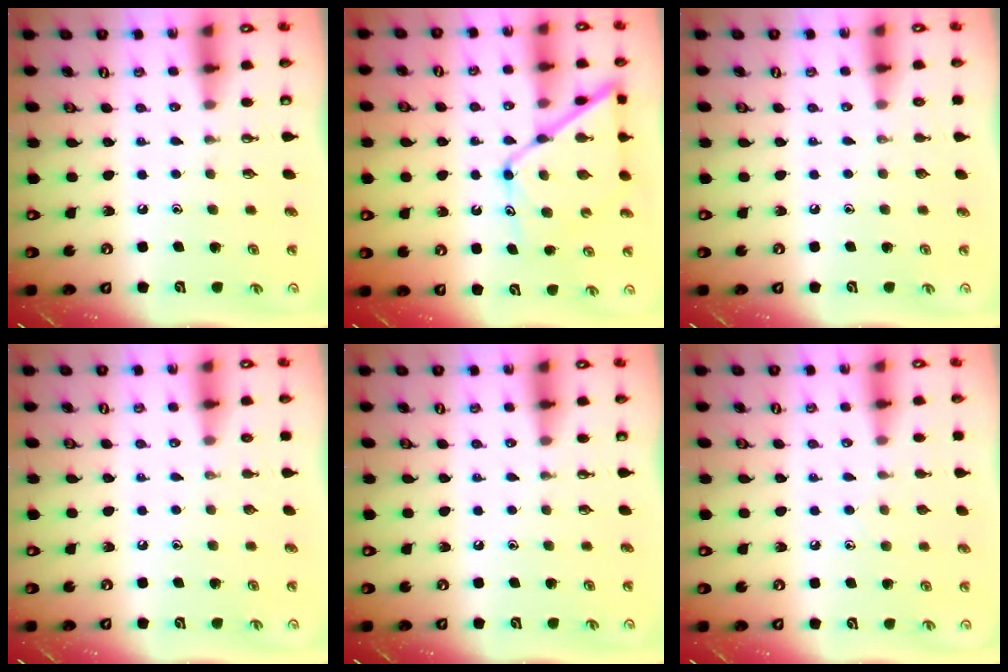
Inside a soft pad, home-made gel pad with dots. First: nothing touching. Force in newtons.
{"total": 13.6, "press": 13.5, "slide": 1.2}
{"total": 0.0}
{"total": 0.0}
{"total": 0.0}
{"total": 5.8, "press": 5.8, "slide": 0.5}